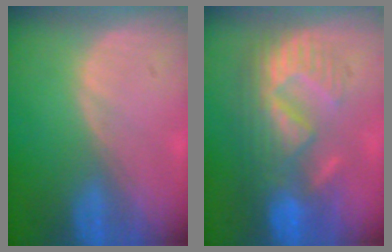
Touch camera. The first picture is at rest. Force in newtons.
{"total": 8.9, "press": 8.8, "slide": 1.5}